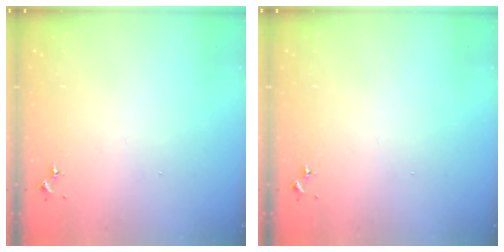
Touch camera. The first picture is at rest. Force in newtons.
{"total": 0.0}